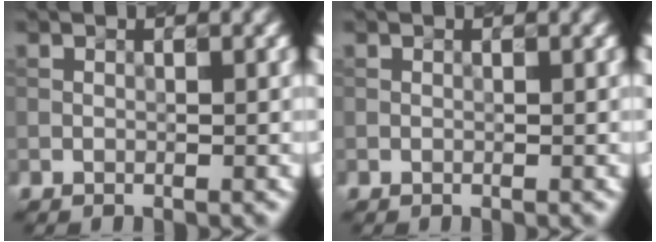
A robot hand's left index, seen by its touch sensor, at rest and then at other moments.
{"total": 0.0}